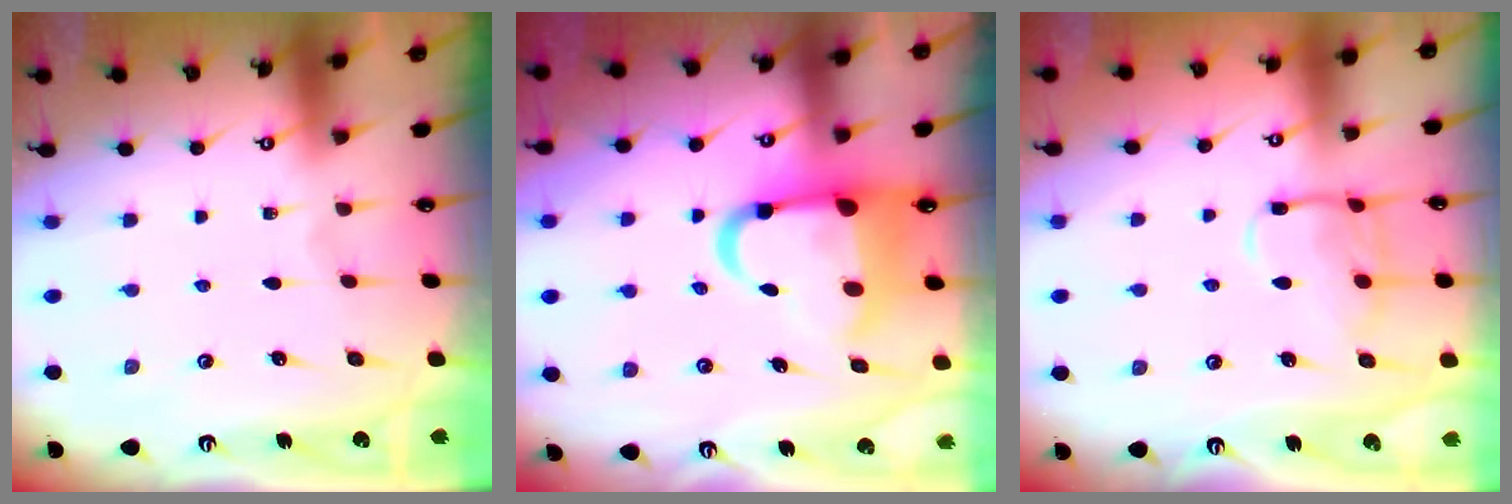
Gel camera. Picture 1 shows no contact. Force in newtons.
{"total": 11.8, "press": 11.4, "slide": 3.0}
{"total": 10.8, "press": 10.7, "slide": 0.8}